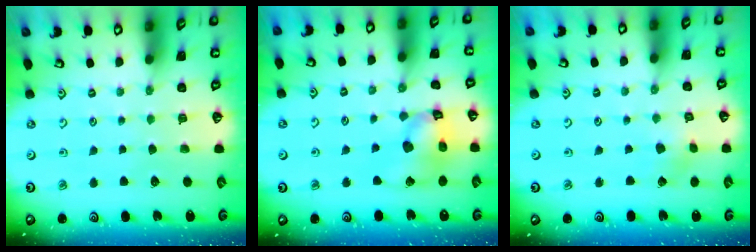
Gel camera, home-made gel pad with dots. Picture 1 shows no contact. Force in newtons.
{"total": 14.1, "press": 14.0, "slide": 1.7}
{"total": 2.8, "press": 2.8, "slide": 0.1}